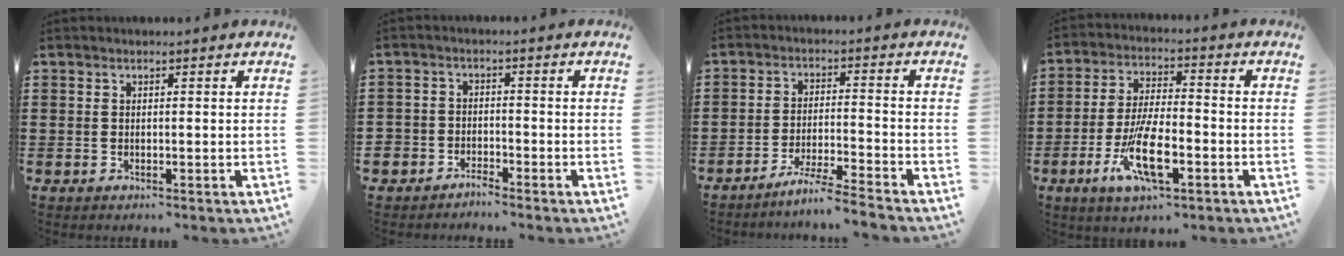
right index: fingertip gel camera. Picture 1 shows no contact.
{"total": 2.7, "force": [-2.6, 0.5, -0.4], "torque": [-0.003, 0.000, -0.058]}
{"total": 5.1, "force": [-4.6, -1.1, 1.9], "torque": [-0.038, -0.017, -0.088]}
{"total": 10.3, "force": [-4.0, 3.4, 8.9], "torque": [-0.186, -0.009, -0.071]}